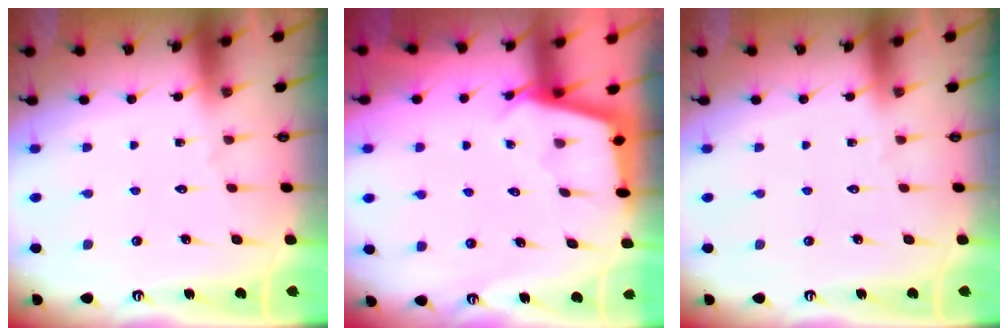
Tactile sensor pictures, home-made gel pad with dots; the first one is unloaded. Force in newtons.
{"total": 3.0, "press": 3.0, "slide": 0.4}
{"total": 0.0}